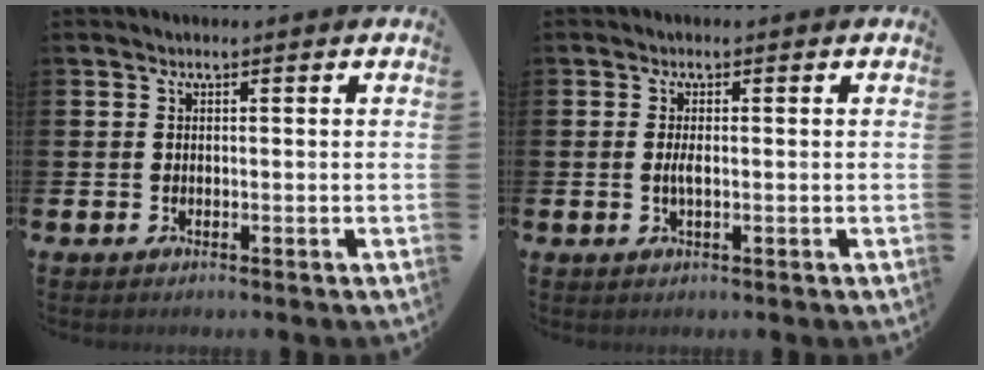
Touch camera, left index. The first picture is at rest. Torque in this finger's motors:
{"motor_torque": [0.65, 0.10, 0.05, 0.10]}